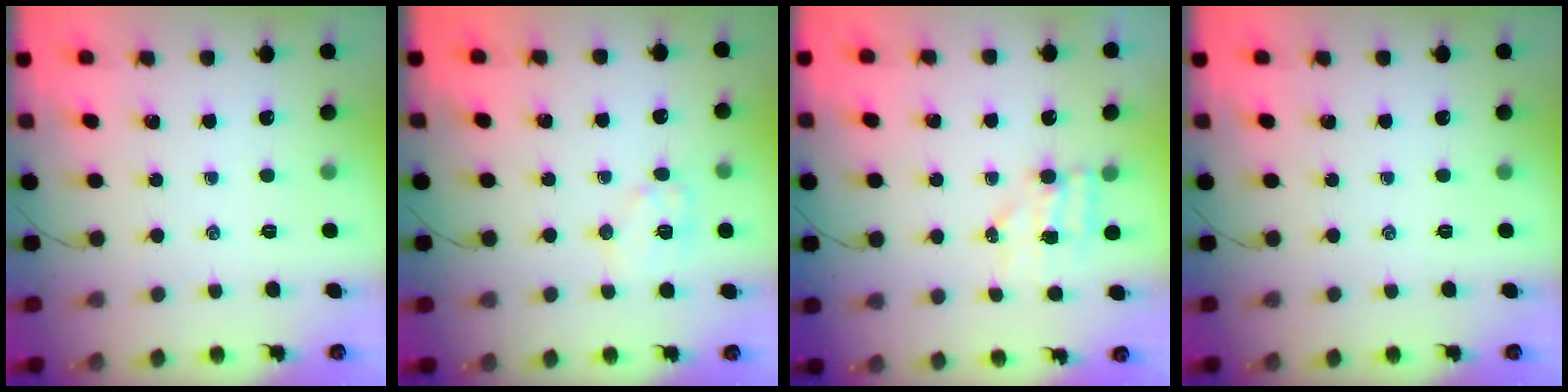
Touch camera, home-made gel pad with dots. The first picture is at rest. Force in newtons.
{"total": 7.8, "press": 7.7, "slide": 0.8}
{"total": 5.0, "press": 5.0, "slide": 0.7}
{"total": 0.0}